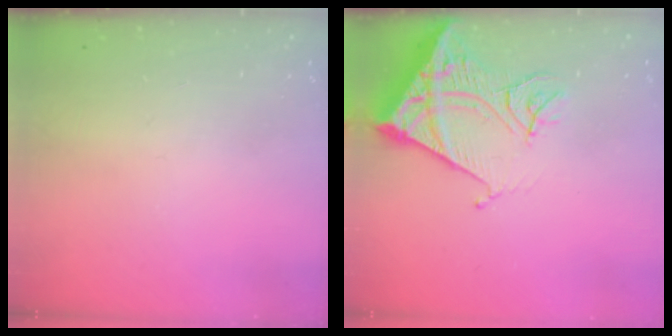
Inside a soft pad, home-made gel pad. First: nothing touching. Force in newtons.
{"total": 14.2, "press": 14.1, "slide": 1.5}